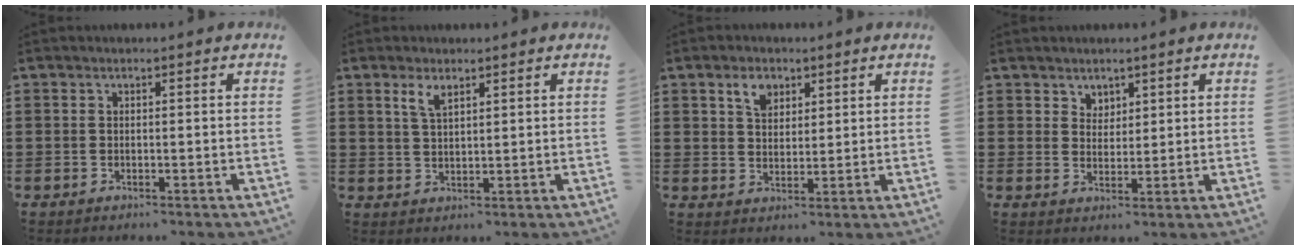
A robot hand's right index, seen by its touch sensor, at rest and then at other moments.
{"total": 2.9, "force": [1.8, 1.1, 2.0], "torque": [-0.043, 0.004, 0.032]}
{"total": 3.8, "force": [2.3, 2.4, 1.9], "torque": [-0.039, 0.006, 0.040]}
{"total": 2.8, "force": [2.1, 1.8, 0.0], "torque": [-0.007, 0.009, 0.040]}